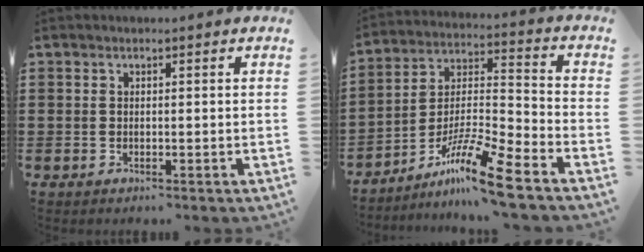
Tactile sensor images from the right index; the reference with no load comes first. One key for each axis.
{"total": 12.2, "fx": -9.2, "fy": 0.4, "fz": 8.0, "tx": -0.144, "ty": 0.013, "tz": -0.178}